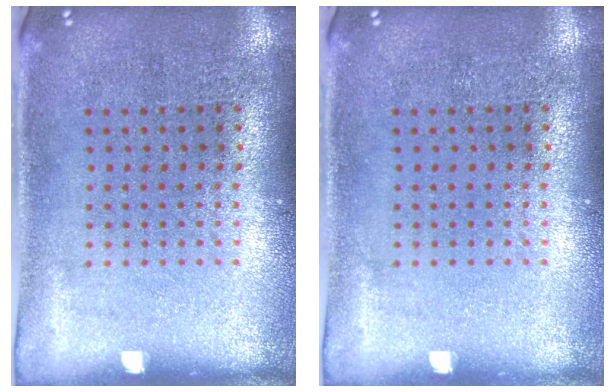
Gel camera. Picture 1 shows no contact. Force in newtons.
{"total": 0.0}